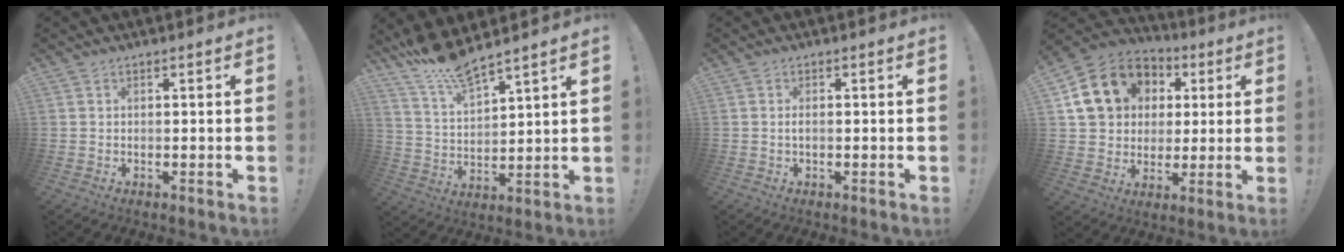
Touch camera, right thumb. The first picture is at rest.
{"total": 10.1, "force": [9.4, 1.0, 3.6], "torque": [-0.089, -0.061, 0.173]}
{"total": 1.2, "force": [-0.4, 0.3, 1.1], "torque": [-0.021, 0.002, -0.007]}
{"total": 17.4, "force": [5.8, 14.4, 7.8], "torque": [-0.111, -0.012, 0.131]}